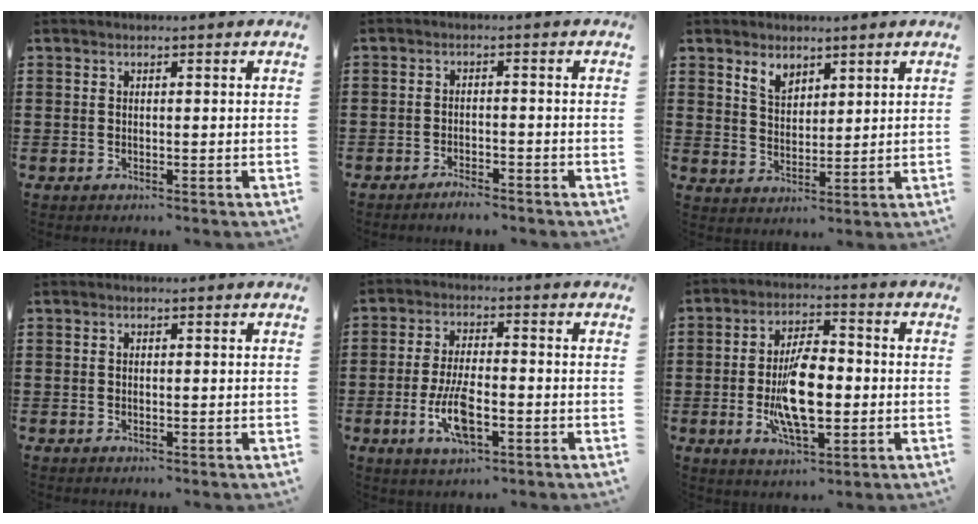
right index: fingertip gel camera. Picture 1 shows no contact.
{"total": 2.1, "force": [-2.0, 0.2, 0.5], "torque": [-0.013, 0.002, -0.040]}
{"total": 3.8, "force": [2.9, 2.1, 1.2], "torque": [-0.032, 0.005, 0.056]}
{"total": 0.0}
{"total": 7.9, "force": [-2.6, 2.9, 6.9], "torque": [-0.154, -0.011, -0.050]}
{"total": 11.3, "force": [-1.8, 4.8, 10.1], "torque": [-0.203, -0.009, -0.034]}